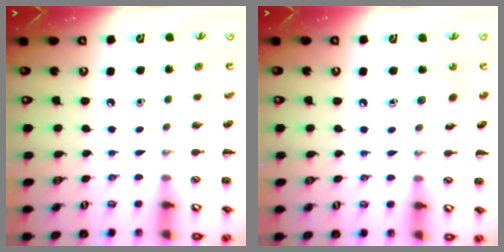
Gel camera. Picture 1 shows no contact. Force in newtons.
{"total": 6.0, "press": 5.9, "slide": 1.3}